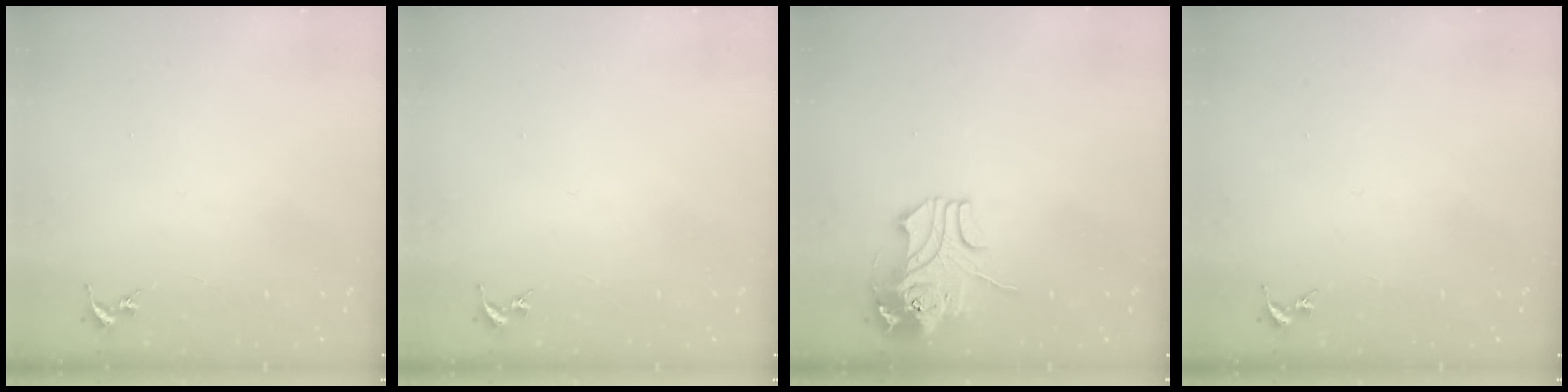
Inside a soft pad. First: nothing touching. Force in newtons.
{"total": 0.0}
{"total": 10.6, "press": 10.4, "slide": 1.7}
{"total": 0.0}